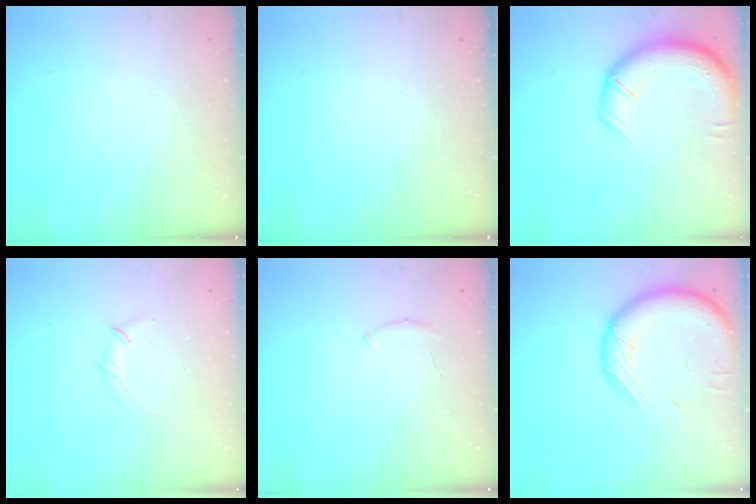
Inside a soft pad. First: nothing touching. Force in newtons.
{"total": 0.0}
{"total": 14.0, "press": 13.7, "slide": 2.9}
{"total": 3.0, "press": 2.9, "slide": 0.8}
{"total": 5.5, "press": 5.4, "slide": 1.3}
{"total": 16.1, "press": 15.8, "slide": 3.0}